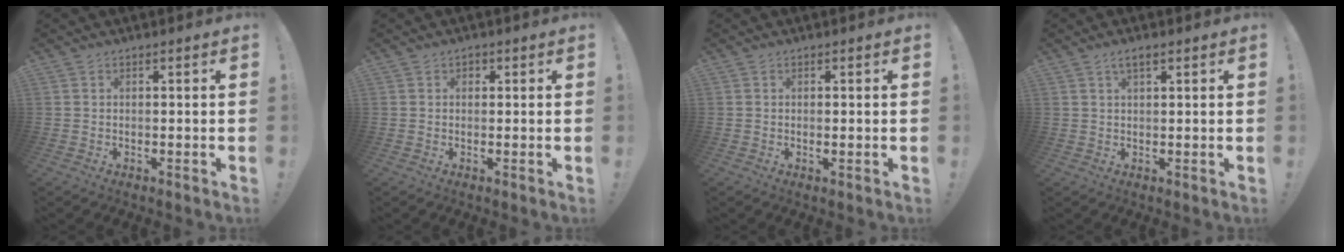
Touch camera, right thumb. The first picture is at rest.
{"total": 1.2, "force": [0.3, 1.1, 0.5], "torque": [-0.006, 0.002, 0.003]}
{"total": 0.6, "force": [0.2, 0.1, 0.6], "torque": [-0.010, 0.000, 0.003]}
{"total": 3.0, "force": [1.6, 1.1, 2.3], "torque": [-0.040, -0.003, 0.027]}